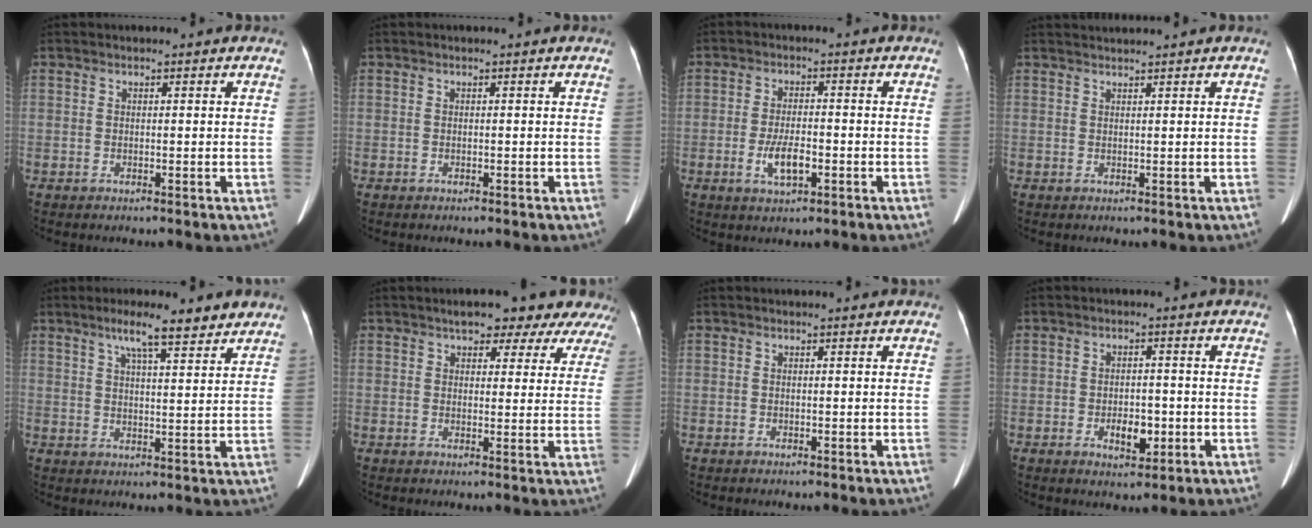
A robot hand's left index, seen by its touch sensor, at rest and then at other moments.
{"total": 0.0}
{"total": 4.9, "force": [-1.7, 1.6, 4.3], "torque": [-0.089, -0.003, -0.026]}
{"total": 2.0, "force": [1.9, -0.6, 0.2], "torque": [-0.002, 0.017, 0.041]}
{"total": 7.8, "force": [5.8, 1.2, 5.1], "torque": [-0.079, 0.016, 0.090]}
{"total": 10.0, "force": [8.2, 3.8, 4.2], "torque": [-0.024, 0.017, 0.082]}
{"total": 0.0}
{"total": 4.0, "force": [-1.3, 2.3, 3.1], "torque": [-0.052, 0.001, -0.011]}